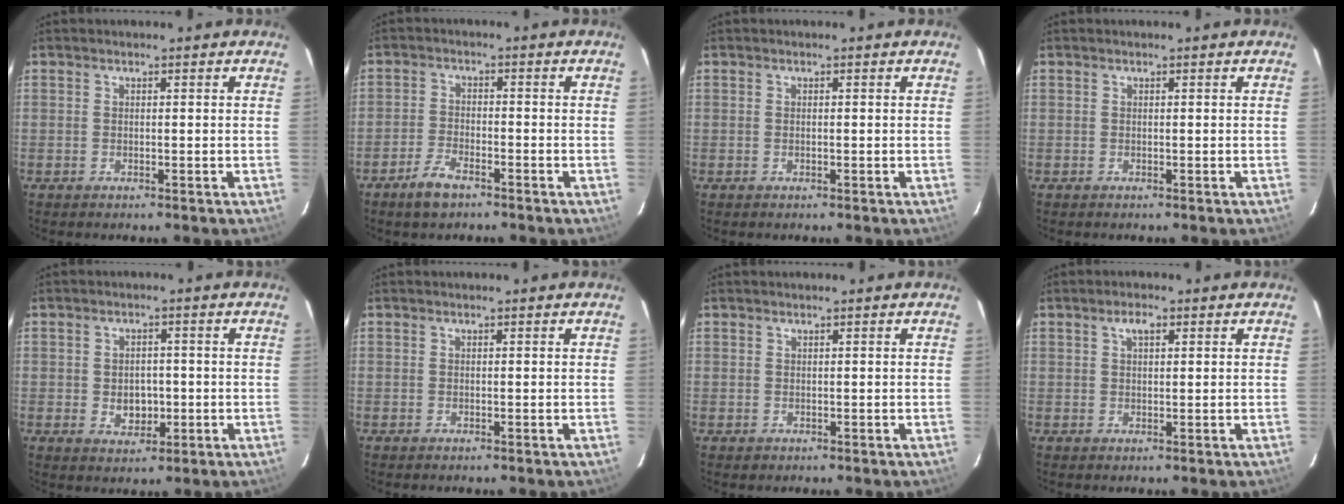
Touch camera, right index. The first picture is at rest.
{"total": 5.1, "force": [-3.7, 2.0, 2.9], "torque": [-0.074, -0.001, -0.070]}
{"total": 0.0}
{"total": 0.0}
{"total": 4.5, "force": [-0.7, 3.6, 2.6], "torque": [-0.046, 0.002, -0.003]}
{"total": 0.0}
{"total": 0.7, "force": [0.1, 0.7, 0.0], "torque": [0.004, 0.003, 0.002]}
{"total": 2.3, "force": [1.1, 1.1, 1.8], "torque": [-0.032, 0.008, 0.019]}